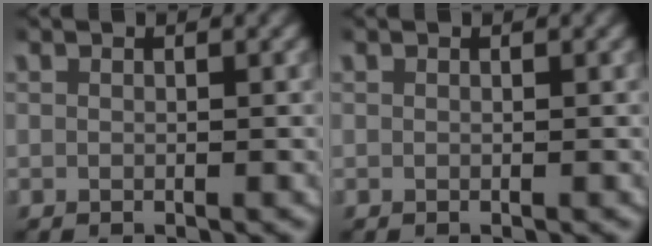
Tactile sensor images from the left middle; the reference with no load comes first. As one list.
[{"total": 0.0}]